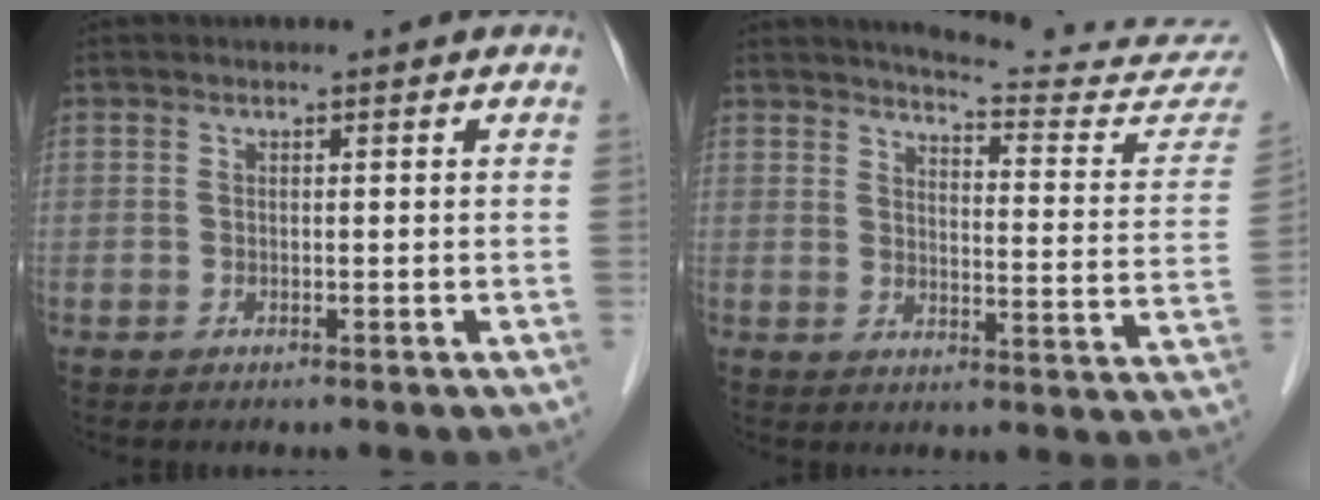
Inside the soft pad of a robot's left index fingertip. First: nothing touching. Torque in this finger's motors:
{"motor_torque": [0.47, -0.92, -0.02, 0.00]}